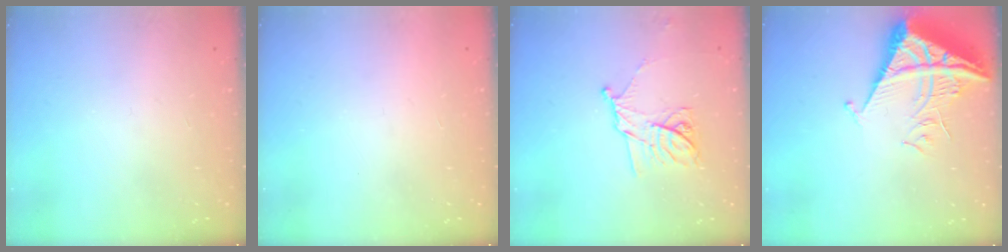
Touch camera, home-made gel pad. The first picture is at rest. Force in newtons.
{"total": 1.6, "press": 1.5, "slide": 0.1}
{"total": 11.3, "press": 11.3, "slide": 0.7}
{"total": 8.5, "press": 8.5, "slide": 0.8}